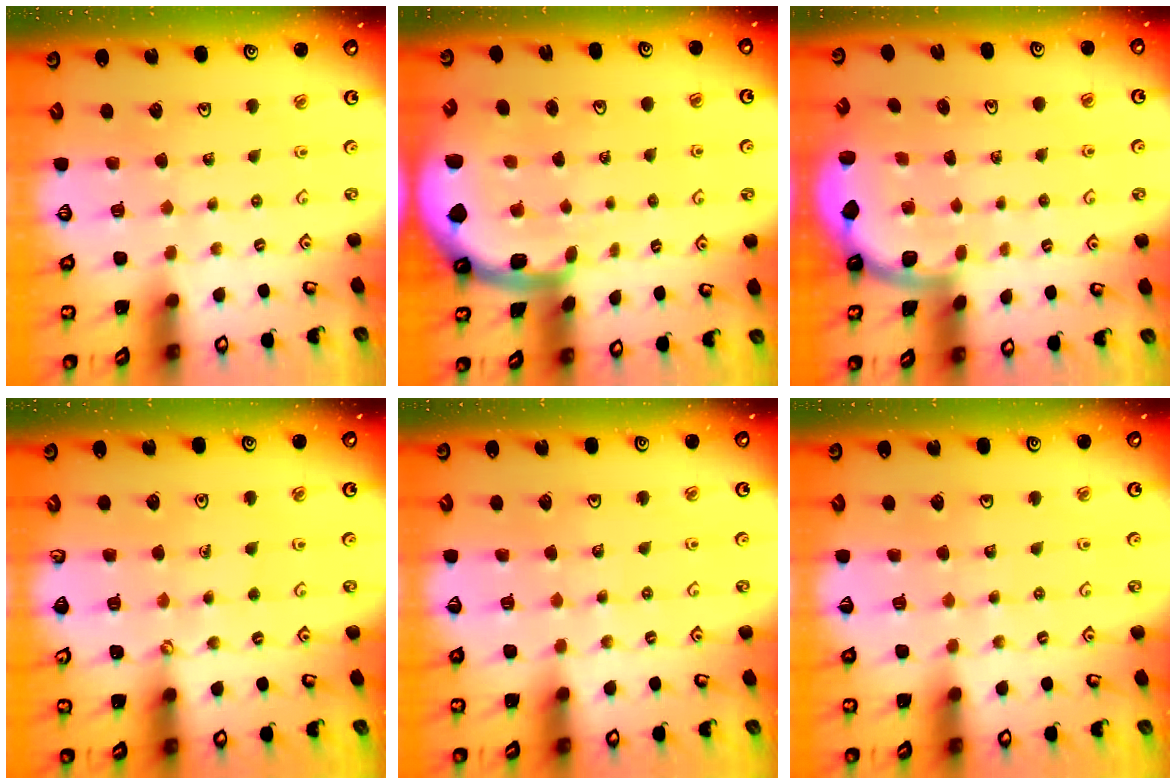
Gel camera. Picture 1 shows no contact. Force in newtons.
{"total": 3.8, "press": 3.7, "slide": 0.6}
{"total": 1.8, "press": 1.7, "slide": 0.3}
{"total": 1.9, "press": 1.9, "slide": 0.1}
{"total": 3.3, "press": 3.2, "slide": 0.4}
{"total": 2.8, "press": 2.8, "slide": 0.3}